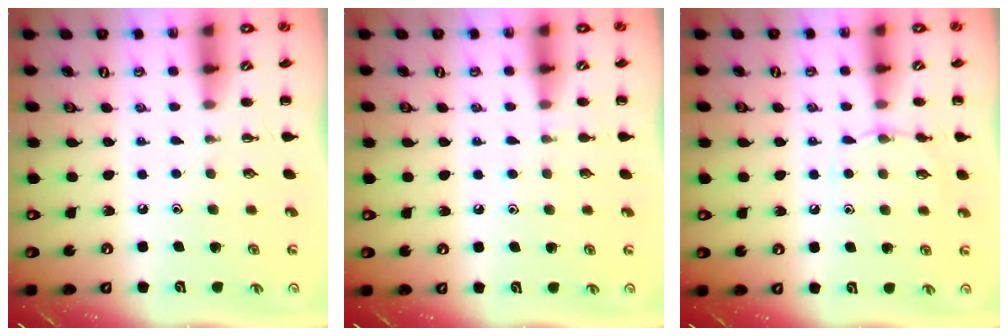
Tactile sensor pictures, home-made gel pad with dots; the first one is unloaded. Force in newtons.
{"total": 4.5, "press": 4.3, "slide": 1.4}
{"total": 7.3, "press": 7.0, "slide": 2.1}